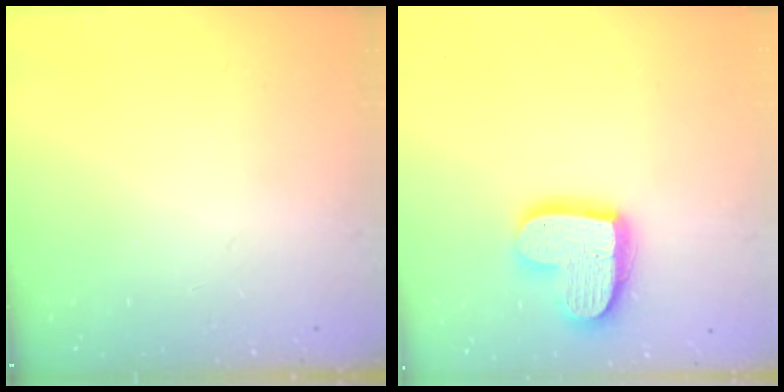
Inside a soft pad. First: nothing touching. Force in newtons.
{"total": 16.2, "press": 16.1, "slide": 1.3}